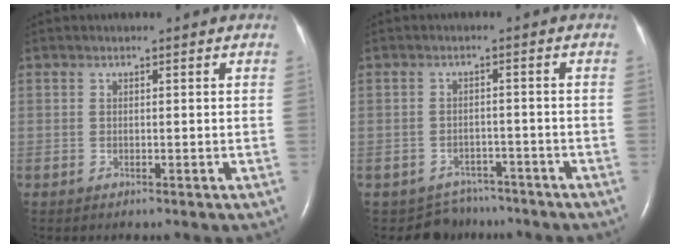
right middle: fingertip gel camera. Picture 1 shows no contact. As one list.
[{"total": 5.1, "force": [-4.4, 2.3, -1.2], "torque": [0.017, 0.017, -0.063]}]